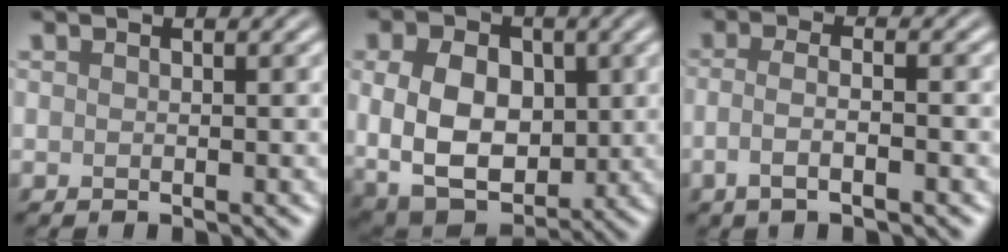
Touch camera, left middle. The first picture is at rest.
{"total": 9.6, "force": [0.4, 7.0, 6.6], "torque": [-0.138, -0.009, 0.012]}
{"total": 3.2, "force": [-1.1, 1.0, 2.8], "torque": [-0.046, -0.003, -0.026]}